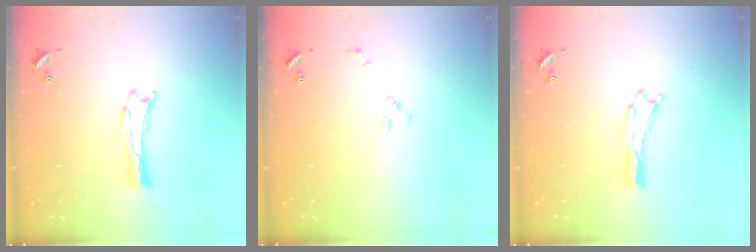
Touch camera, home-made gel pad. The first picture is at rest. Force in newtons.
{"total": 2.0, "press": 2.0, "slide": 0.2}
{"total": 0.0}